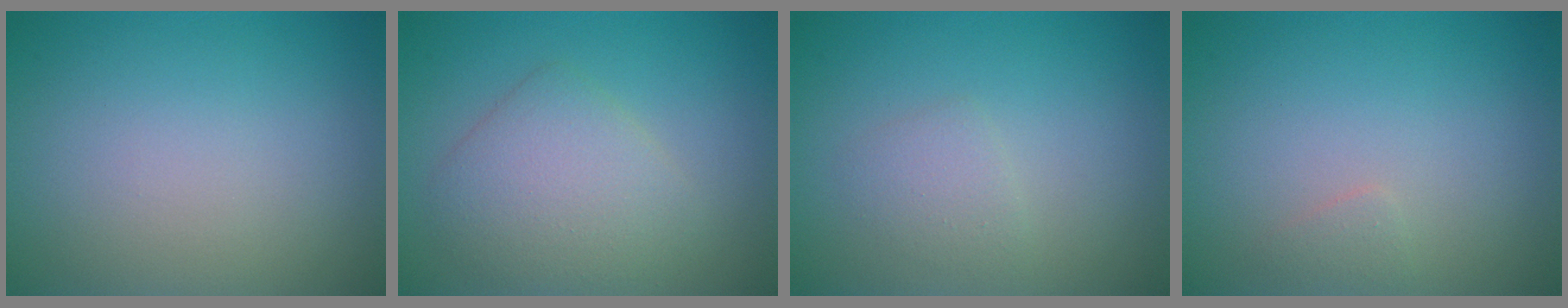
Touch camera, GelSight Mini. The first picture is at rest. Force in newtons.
{"total": 4.3, "press": 4.3, "slide": 0.2}
{"total": 1.5, "press": 1.5, "slide": 0.0}
{"total": 0.7, "press": 0.7, "slide": 0.0}